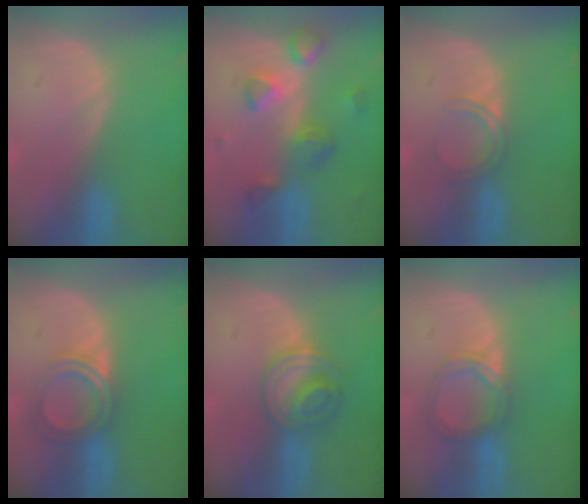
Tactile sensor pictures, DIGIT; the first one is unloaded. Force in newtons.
{"total": 7.7, "press": 6.9, "slide": 3.5}
{"total": 2.8, "press": 2.8, "slide": 0.2}
{"total": 4.8, "press": 4.6, "slide": 1.4}
{"total": 5.6, "press": 5.5, "slide": 1.3}
{"total": 4.5, "press": 4.5, "slide": 0.4}